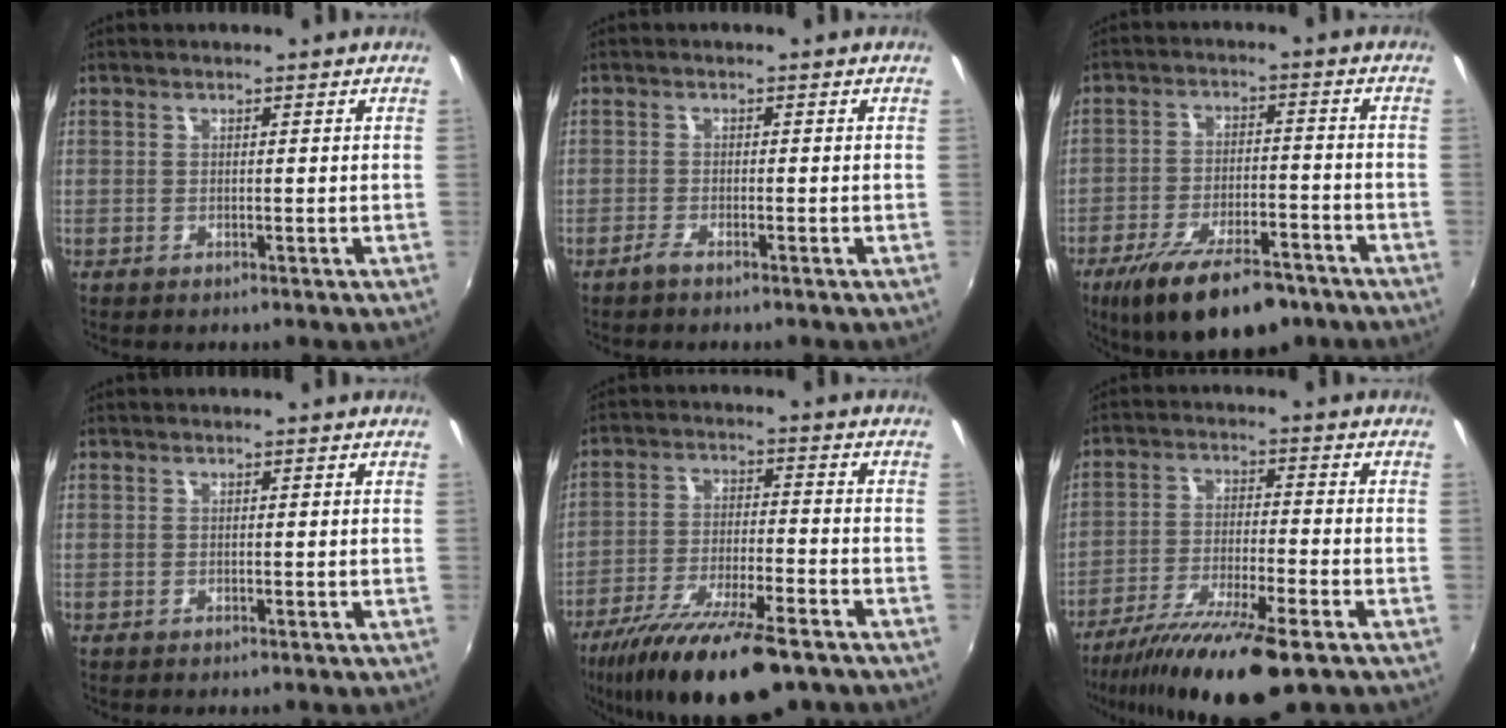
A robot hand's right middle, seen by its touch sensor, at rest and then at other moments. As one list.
[{"total": 1.4, "force": [-1.2, 0.1, 0.7], "torque": [-0.021, -0.002, -0.026]}, {"total": 16.3, "force": [-11.3, 5.9, 10.2], "torque": [-0.194, -0.027, -0.173]}, {"total": 0.0}, {"total": 18.2, "force": [-13.4, 4.2, 11.6], "torque": [-0.224, -0.041, -0.223]}, {"total": 15.0, "force": [-10.8, 2.1, 10.3], "torque": [-0.202, -0.037, -0.188]}]